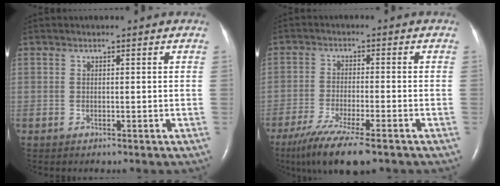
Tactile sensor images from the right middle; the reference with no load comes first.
{"total": 10.3, "force": [-7.3, 1.0, 7.1], "torque": [-0.126, -0.029, -0.120]}